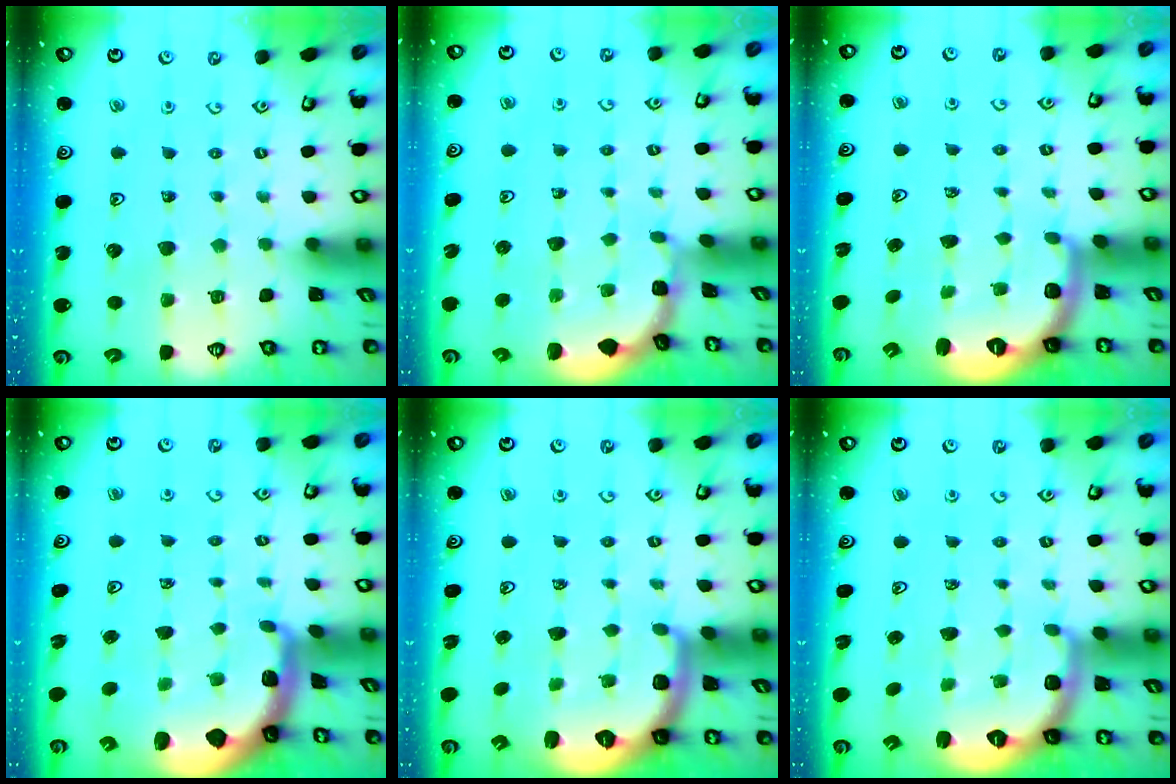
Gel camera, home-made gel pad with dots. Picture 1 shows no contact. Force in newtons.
{"total": 0.8, "press": 0.8, "slide": 0.2}
{"total": 2.8, "press": 1.9, "slide": 2.0}
{"total": 1.9, "press": 1.9, "slide": 0.4}
{"total": 1.9, "press": 1.8, "slide": 0.4}
{"total": 2.6, "press": 1.6, "slide": 2.1}